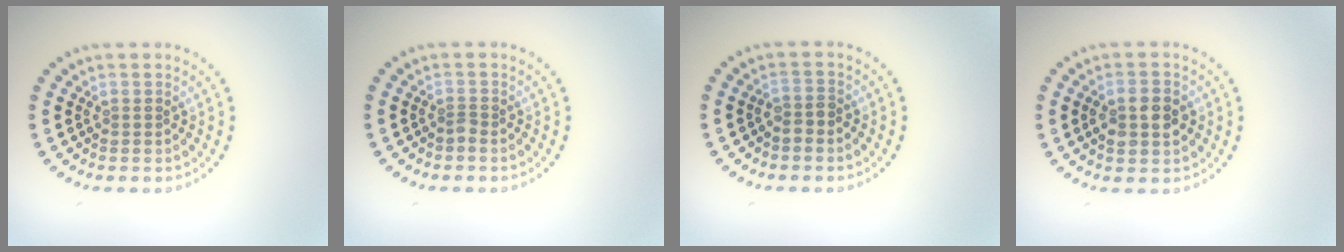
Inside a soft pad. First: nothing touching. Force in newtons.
{"total": 0.8, "press": 0.5, "slide": 0.6}
{"total": 1.3, "press": 1.1, "slide": 0.7}
{"total": 3.7, "press": 3.7, "slide": 0.1}